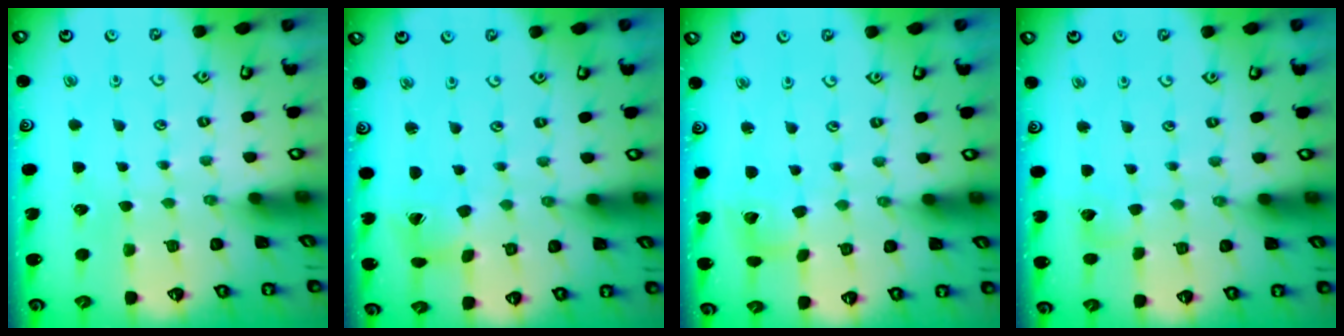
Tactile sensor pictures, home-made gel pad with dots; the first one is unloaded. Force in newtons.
{"total": 3.3, "press": 3.3, "slide": 0.5}
{"total": 5.3, "press": 5.2, "slide": 0.6}
{"total": 3.0, "press": 3.0, "slide": 0.3}